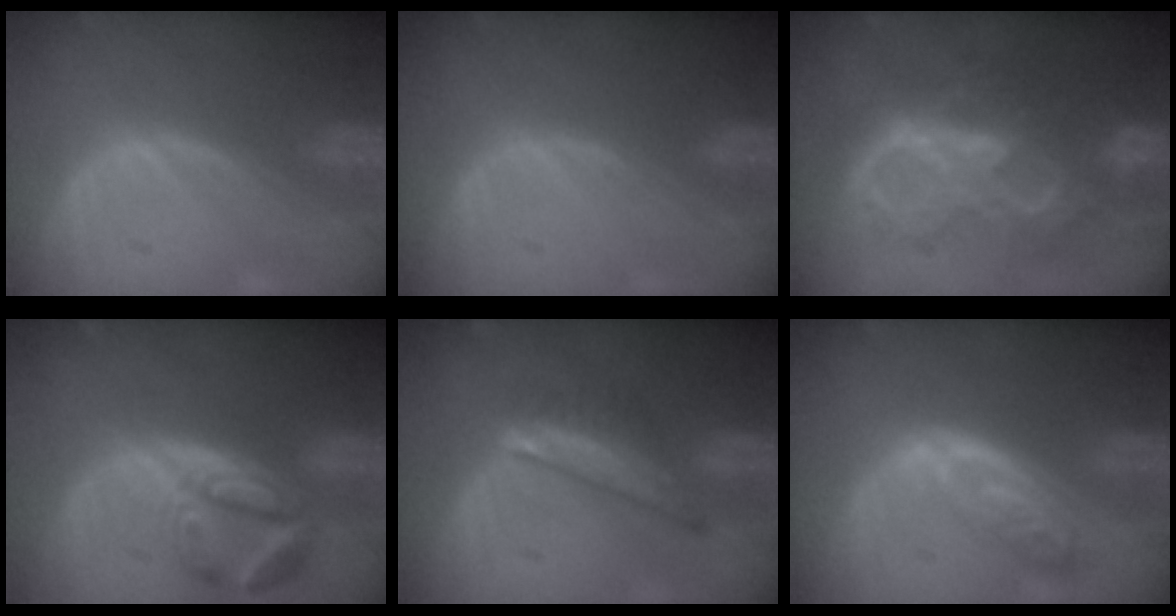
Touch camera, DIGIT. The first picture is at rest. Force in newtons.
{"total": 0.0}
{"total": 10.6, "press": 10.6, "slide": 1.0}
{"total": 7.7, "press": 6.8, "slide": 3.6}
{"total": 7.3, "press": 6.3, "slide": 3.6}
{"total": 5.2, "press": 5.2, "slide": 0.4}